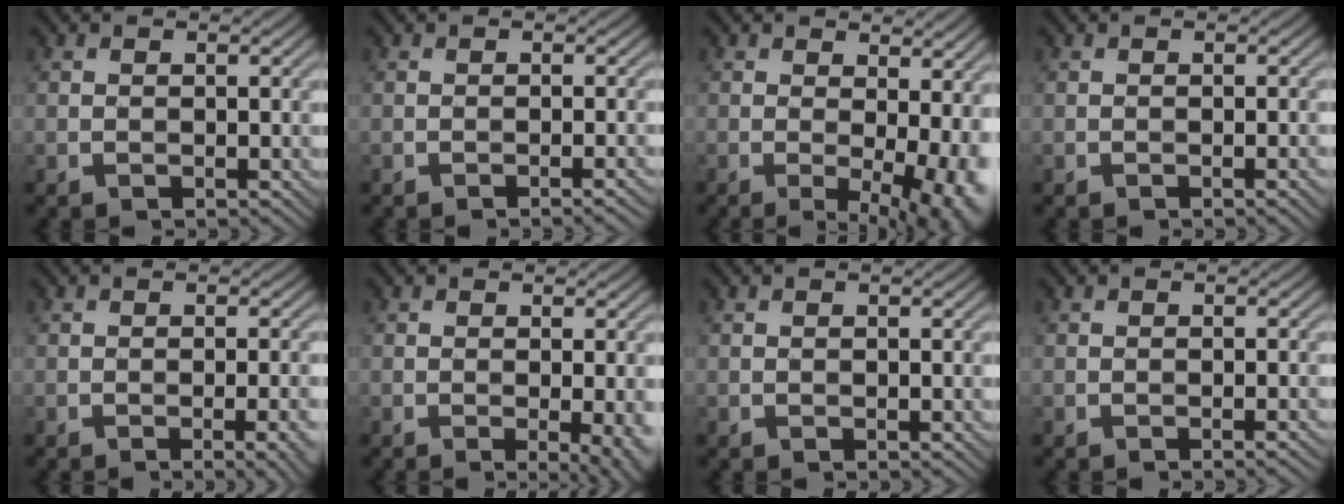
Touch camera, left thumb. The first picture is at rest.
{"total": 1.2, "force": [-0.6, 0.1, 1.0], "torque": [-0.010, 0.005, -0.016]}
{"total": 9.6, "force": [-0.4, 3.7, 8.8], "torque": [-0.093, 0.000, 0.011]}
{"total": 1.1, "force": [-0.4, 0.1, 1.0], "torque": [-0.015, 0.001, -0.008]}
{"total": 3.8, "force": [-1.3, 0.8, 3.4], "torque": [-0.042, 0.006, -0.019]}
{"total": 4.0, "force": [-0.8, 0.8, 3.8], "torque": [-0.055, -0.004, -0.012]}
{"total": 0.0}
{"total": 0.8, "force": [-0.4, 0.1, 0.7], "torque": [-0.007, 0.003, -0.012]}